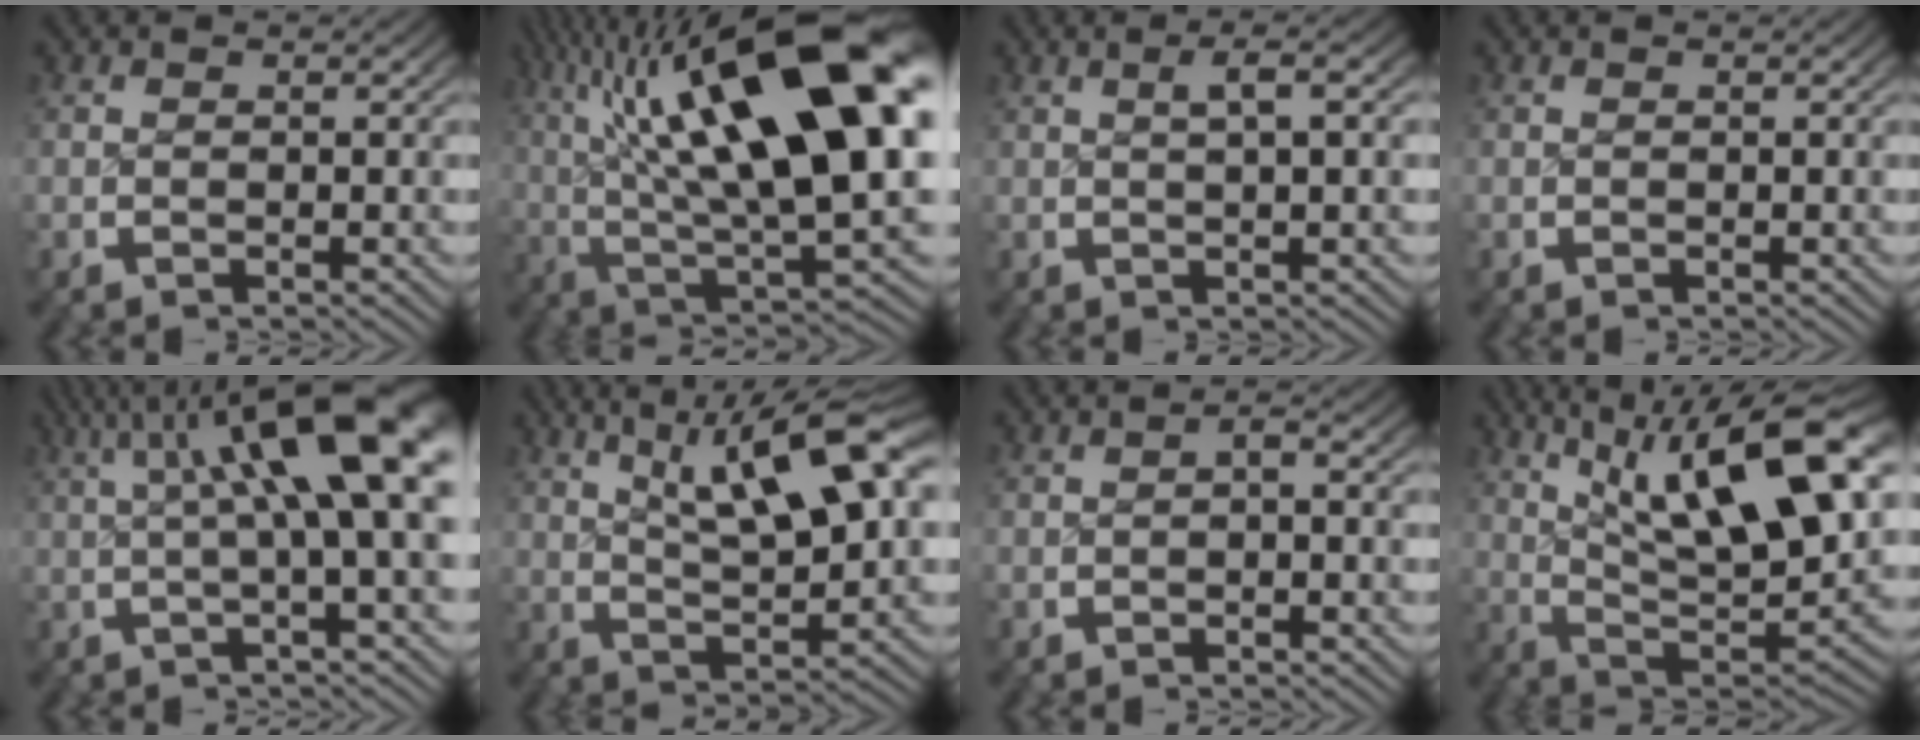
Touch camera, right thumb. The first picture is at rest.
{"total": 19.6, "force": [2.3, 9.2, 17.2], "torque": [-0.282, -0.021, 0.053]}
{"total": 2.2, "force": [0.8, 0.3, 2.0], "torque": [-0.028, 0.006, 0.016]}
{"total": 0.0}
{"total": 11.0, "force": [2.9, 3.9, 9.8], "torque": [-0.122, 0.027, 0.029]}
{"total": 10.6, "force": [3.4, 4.8, 8.8], "torque": [-0.126, -0.001, 0.054]}
{"total": 0.8, "force": [-0.5, 0.3, 0.6], "torque": [-0.010, 0.001, -0.008]}
{"total": 13.5, "force": [2.8, 6.4, 11.6], "torque": [-0.202, -0.026, 0.055]}